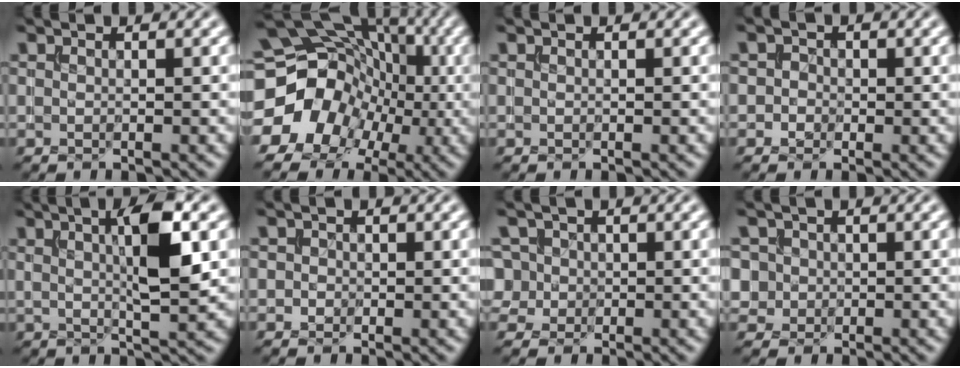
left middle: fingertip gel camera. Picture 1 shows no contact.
{"total": 15.0, "force": [-3.5, 12.9, 6.8], "torque": [-0.123, 0.001, -0.082]}
{"total": 0.0}
{"total": 1.7, "force": [0.0, 1.6, 0.5], "torque": [0.015, 0.003, -0.015]}
{"total": 6.3, "force": [1.5, 1.3, 5.9], "torque": [-0.092, 0.005, 0.024]}
{"total": 1.0, "force": [0.1, 1.0, 0.2], "torque": [0.007, -0.003, -0.005]}
{"total": 4.2, "force": [0.5, 3.8, 1.5], "torque": [-0.024, 0.032, -0.005]}
{"total": 3.6, "force": [0.8, 3.3, 1.1], "torque": [-0.013, 0.018, 0.010]}